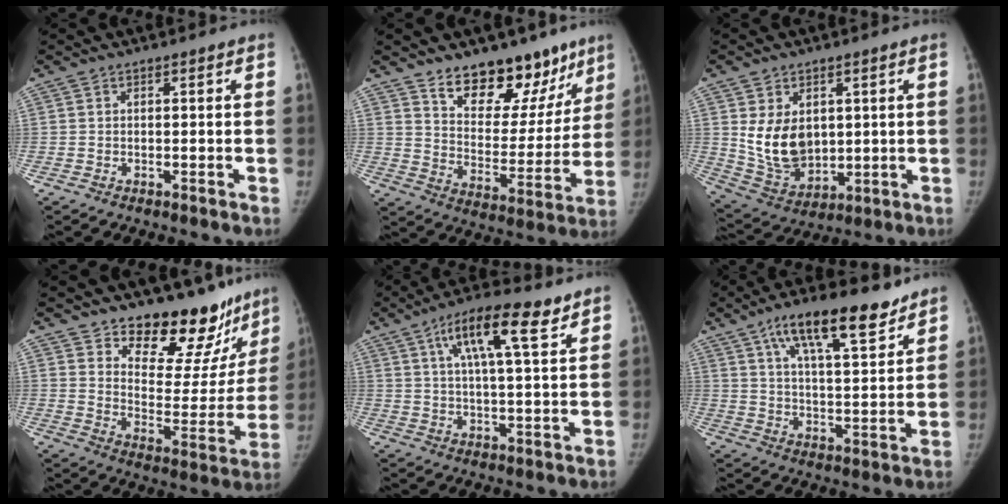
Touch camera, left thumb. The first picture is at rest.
{"total": 18.7, "force": [13.2, 9.8, 8.9], "torque": [-0.058, -0.085, 0.197]}
{"total": 11.6, "force": [2.1, 8.3, 7.8], "torque": [-0.103, -0.023, 0.063]}
{"total": 19.1, "force": [15.7, 8.6, 6.5], "torque": [-0.021, -0.126, 0.212]}
{"total": 12.7, "force": [6.7, 3.3, 10.3], "torque": [-0.159, -0.011, 0.107]}
{"total": 15.5, "force": [9.8, 5.0, 10.9], "torque": [-0.150, -0.037, 0.161]}